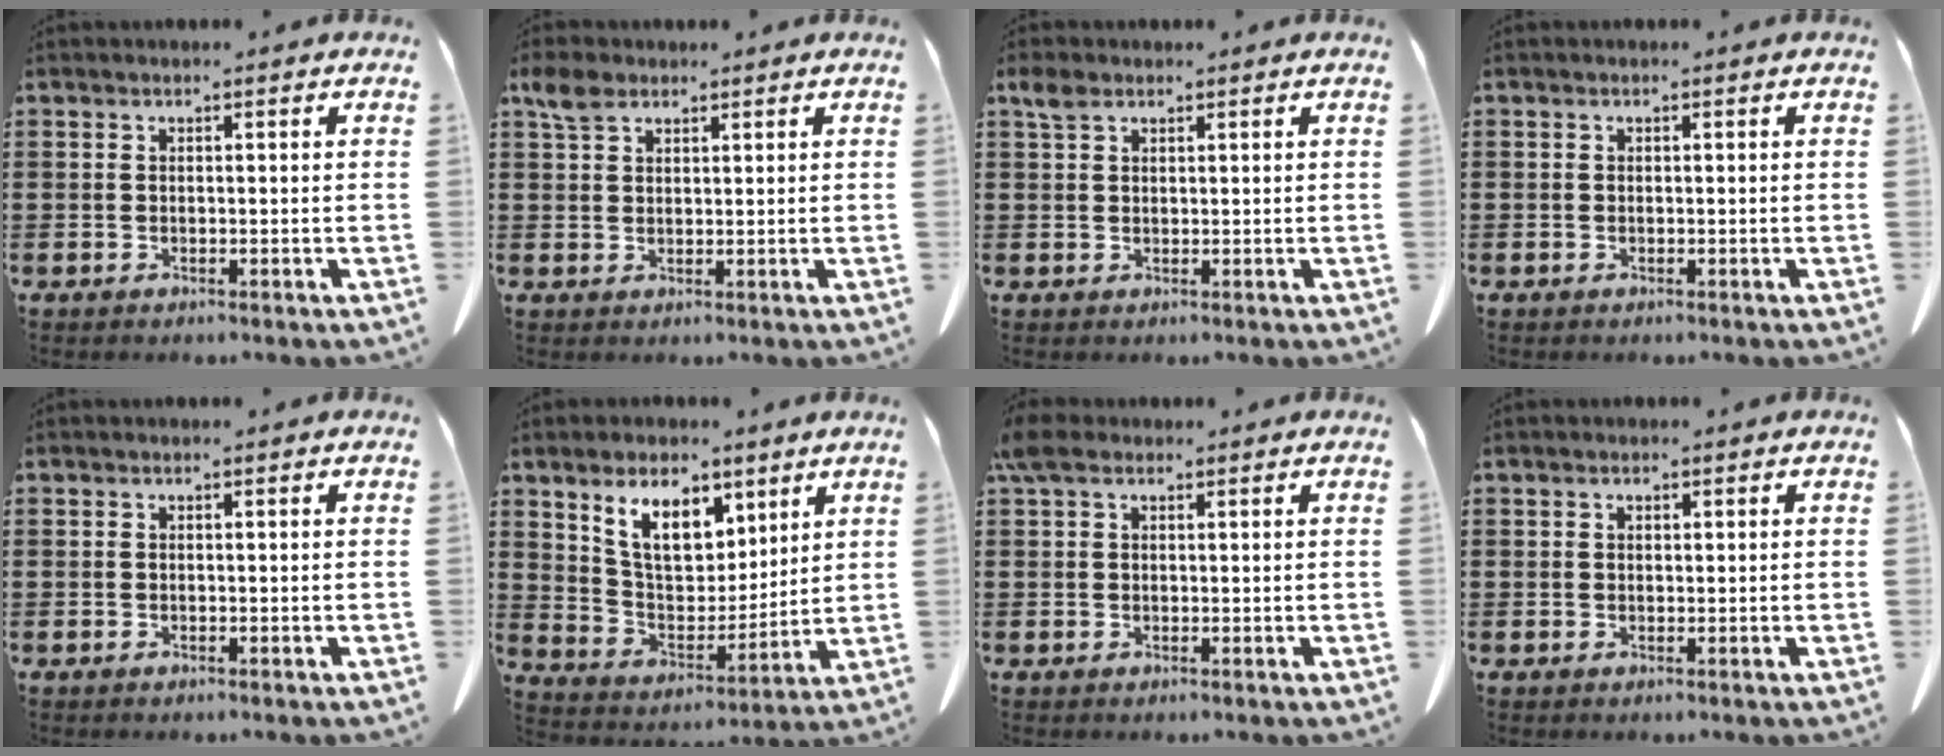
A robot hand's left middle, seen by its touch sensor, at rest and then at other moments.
{"total": 3.6, "force": [2.5, 2.1, 1.5], "torque": [-0.029, 0.003, 0.047]}
{"total": 2.3, "force": [1.6, 1.3, 1.1], "torque": [-0.026, 0.003, 0.031]}
{"total": 0.0}
{"total": 0.0}
{"total": 9.8, "force": [6.1, 5.6, 5.1], "torque": [-0.114, -0.006, 0.115]}
{"total": 2.9, "force": [1.7, 1.7, 1.6], "torque": [-0.038, 0.008, 0.033]}
{"total": 0.6, "force": [0.5, 0.3, 0.3], "torque": [-0.008, -0.001, 0.011]}